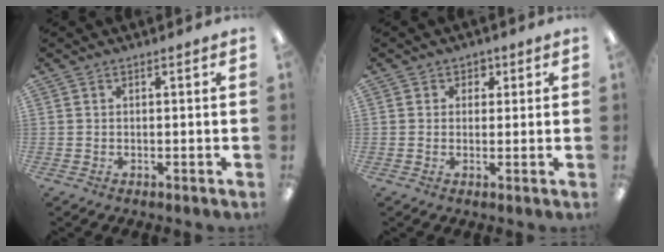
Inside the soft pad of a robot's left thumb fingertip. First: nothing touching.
{"total": 2.4, "force": [0.4, 2.4, 0.2], "torque": [0.007, 0.001, 0.004]}